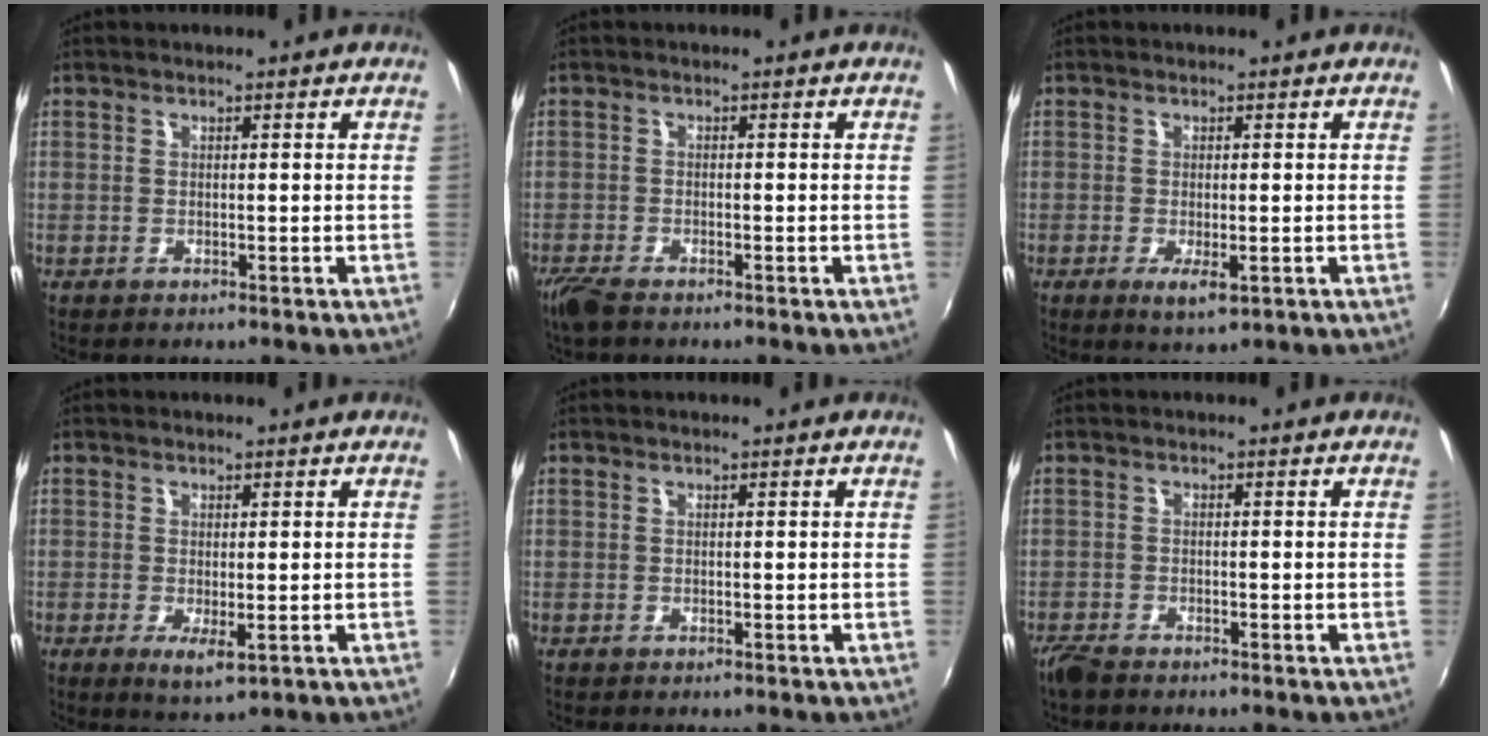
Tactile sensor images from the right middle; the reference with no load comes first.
{"total": 3.9, "force": [-3.1, 1.1, 2.1], "torque": [-0.056, -0.013, -0.062]}
{"total": 3.2, "force": [-1.0, 1.0, 2.9], "torque": [-0.054, -0.011, -0.012]}
{"total": 3.2, "force": [-0.6, 0.9, 3.0], "torque": [-0.053, -0.013, -0.006]}
{"total": 0.0}
{"total": 3.1, "force": [-2.7, 0.8, 1.2], "torque": [-0.036, -0.011, -0.056]}